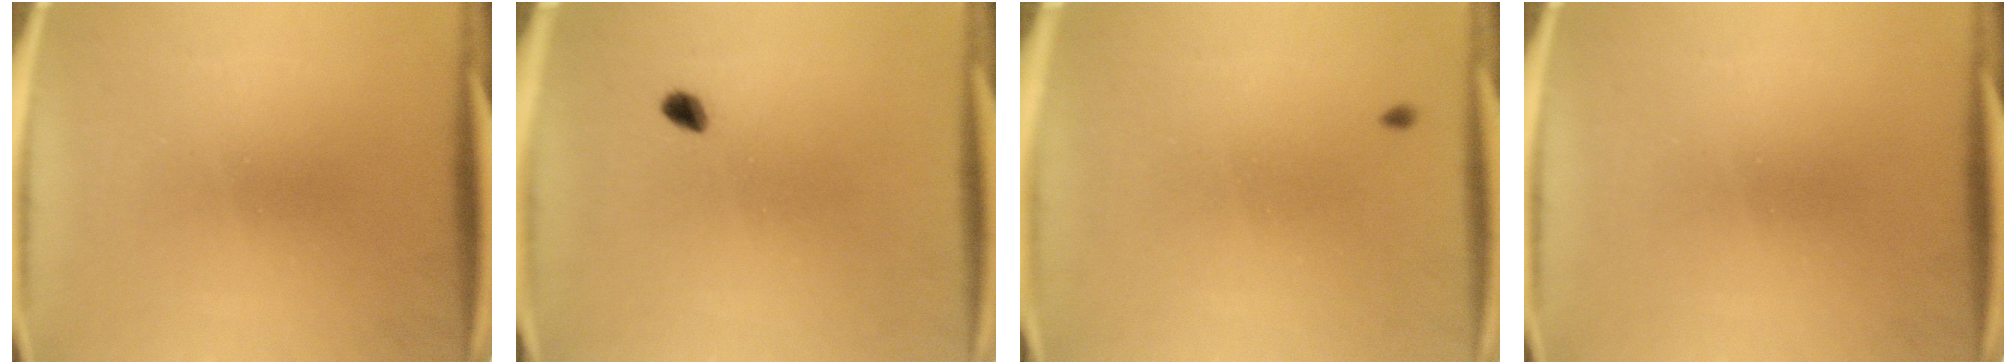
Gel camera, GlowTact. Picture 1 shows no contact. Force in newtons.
{"total": 1.7}
{"total": 0.9}
{"total": 0.0}